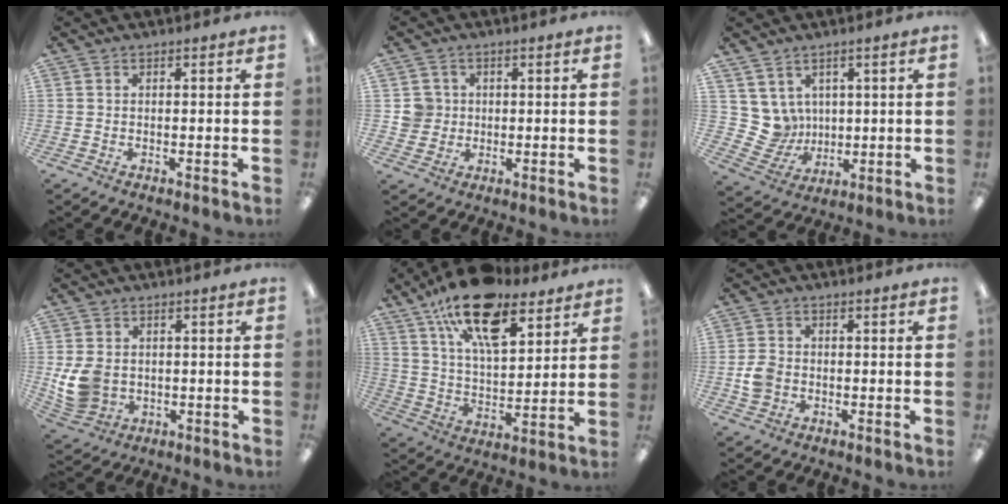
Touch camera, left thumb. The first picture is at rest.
{"total": 5.0, "force": [0.8, 4.9, 0.5], "torque": [-0.010, 0.006, 0.013]}
{"total": 7.2, "force": [3.2, 6.4, 0.6], "torque": [-0.035, -0.022, 0.070]}
{"total": 8.4, "force": [-0.3, 7.1, 4.6], "torque": [-0.108, 0.010, -0.001]}
{"total": 19.5, "force": [12.8, 8.5, 11.9], "torque": [-0.200, -0.060, 0.221]}
{"total": 4.6, "force": [-1.0, 3.8, 2.4], "torque": [-0.039, 0.003, -0.019]}